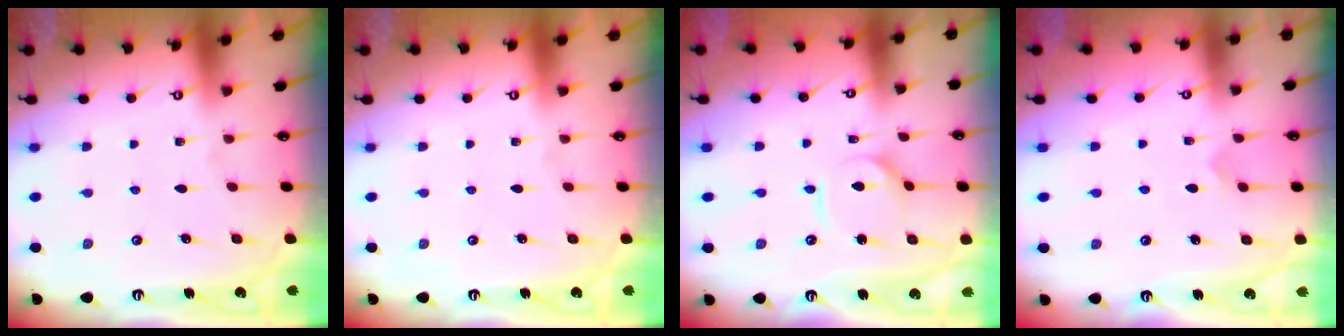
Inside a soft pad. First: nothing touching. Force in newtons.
{"total": 0.0}
{"total": 4.3, "press": 4.3, "slide": 0.5}
{"total": 3.1, "press": 3.1, "slide": 0.7}